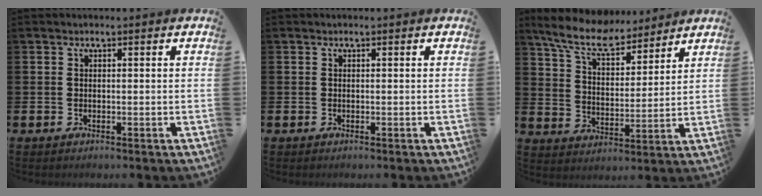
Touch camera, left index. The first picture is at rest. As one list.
[{"total": 0.0}, {"total": 9.0, "force": [8.0, 2.5, 3.3], "torque": [-0.097, -0.041, 0.145]}]